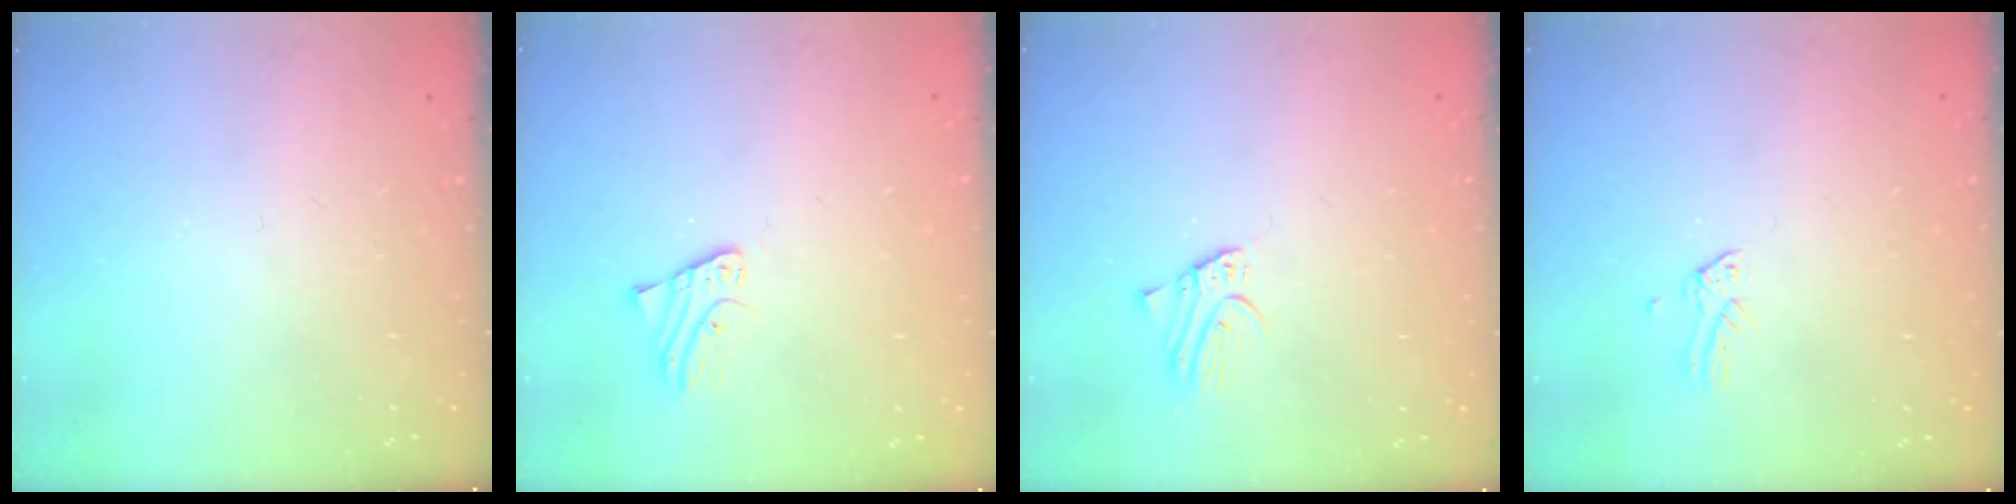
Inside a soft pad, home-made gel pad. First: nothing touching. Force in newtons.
{"total": 1.8, "press": 1.8, "slide": 0.2}
{"total": 2.3, "press": 2.3, "slide": 0.2}
{"total": 0.0}